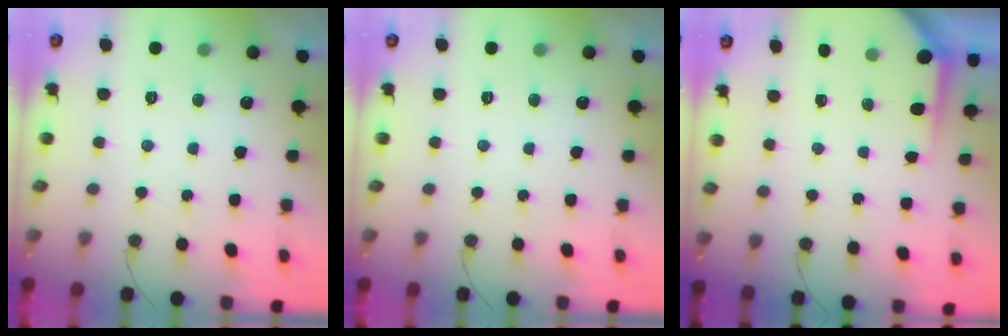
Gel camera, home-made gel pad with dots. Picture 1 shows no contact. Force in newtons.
{"total": 0.0}
{"total": 3.7, "press": 3.7, "slide": 0.3}